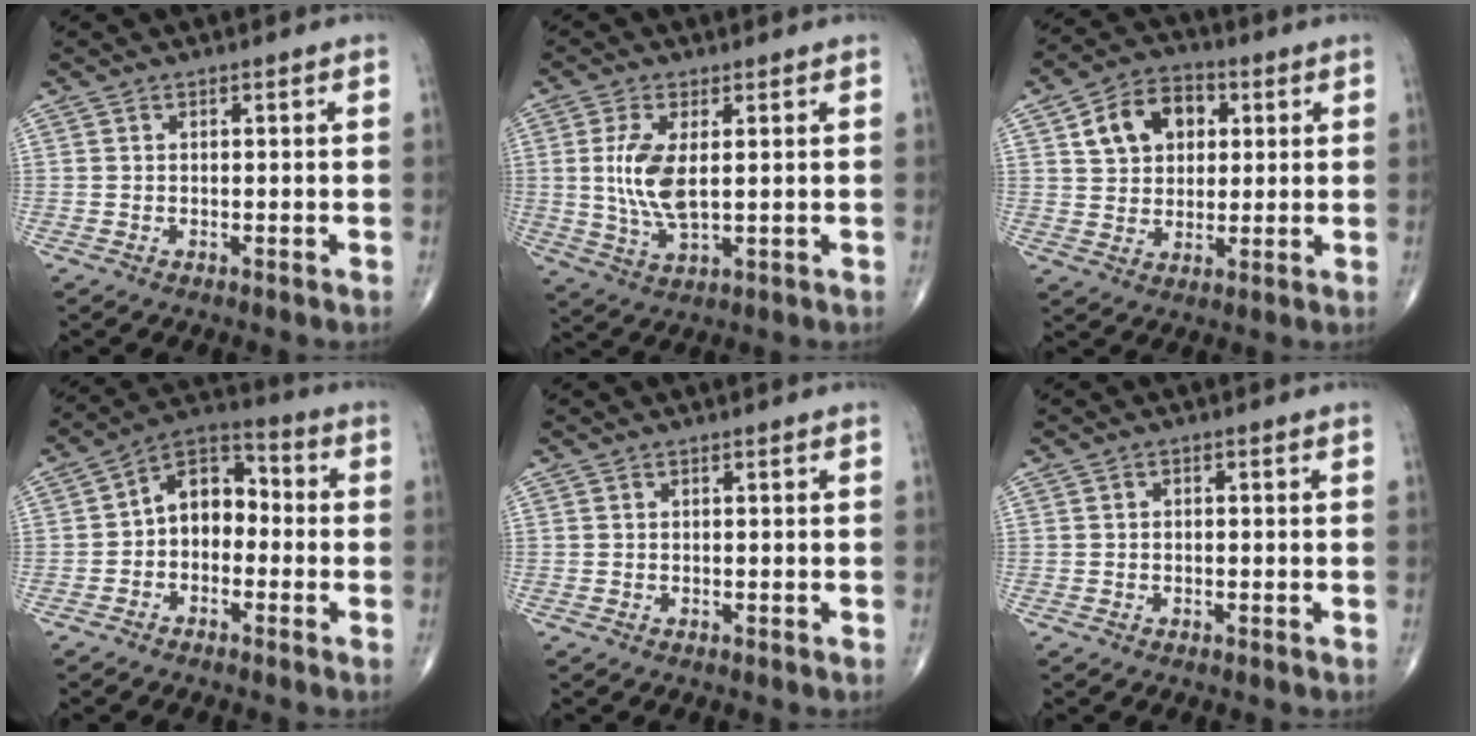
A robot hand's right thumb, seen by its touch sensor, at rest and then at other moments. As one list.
[{"total": 8.6, "force": [1.1, 3.6, 7.7], "torque": [-0.170, -0.013, 0.028]}, {"total": 11.2, "force": [3.5, 8.2, 6.8], "torque": [-0.081, 0.001, 0.055]}, {"total": 9.3, "force": [-1.1, 6.6, 6.5], "torque": [-0.072, 0.041, -0.039]}, {"total": 0.0}, {"total": 0.6, "force": [-0.1, 0.5, 0.4], "torque": [-0.005, 0.003, -0.003]}]